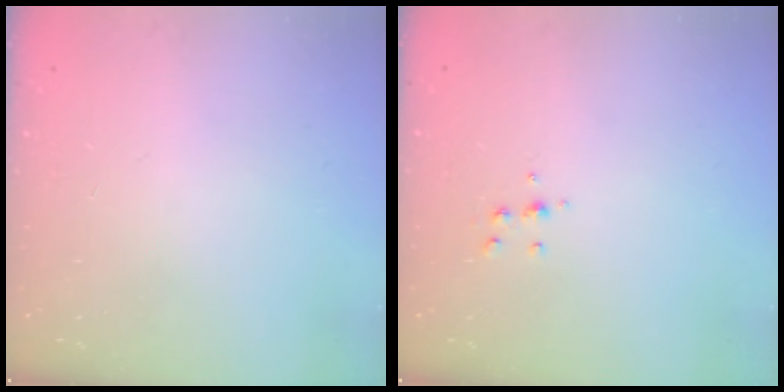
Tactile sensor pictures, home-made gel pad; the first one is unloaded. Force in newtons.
{"total": 5.3, "press": 5.3, "slide": 0.5}